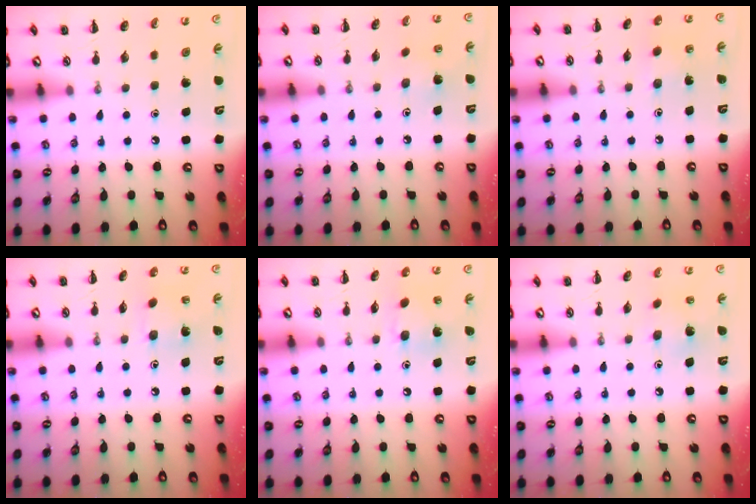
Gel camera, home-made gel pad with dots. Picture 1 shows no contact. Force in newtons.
{"total": 3.7, "press": 3.5, "slide": 1.1}
{"total": 2.4, "press": 2.3, "slide": 0.6}
{"total": 3.9, "press": 3.7, "slide": 1.0}
{"total": 5.6, "press": 5.6, "slide": 0.7}
{"total": 2.5, "press": 2.4, "slide": 0.7}